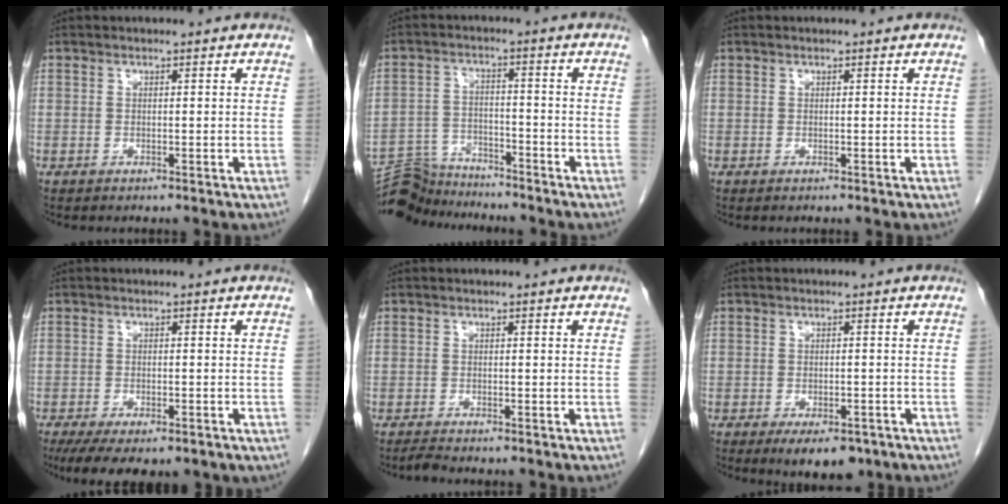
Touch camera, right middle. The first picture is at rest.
{"total": 9.5, "force": [-9.3, 1.4, -0.7], "torque": [0.007, 0.031, -0.171]}
{"total": 0.0}
{"total": 10.8, "force": [-7.0, 4.5, 6.9], "torque": [-0.113, -0.014, -0.094]}
{"total": 1.0, "force": [-1.0, -0.2, 0.2], "torque": [-0.012, -0.006, -0.019]}
{"total": 6.6, "force": [-4.4, 3.0, 3.9], "torque": [-0.048, -0.002, -0.059]}